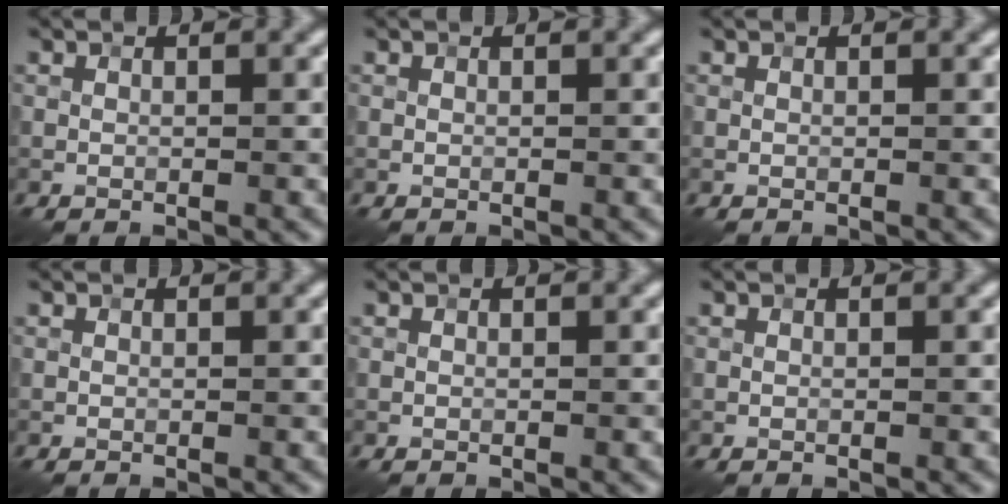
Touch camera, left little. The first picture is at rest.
{"total": 0.0}
{"total": 0.0}
{"total": 0.0}
{"total": 0.0}
{"total": 0.0}